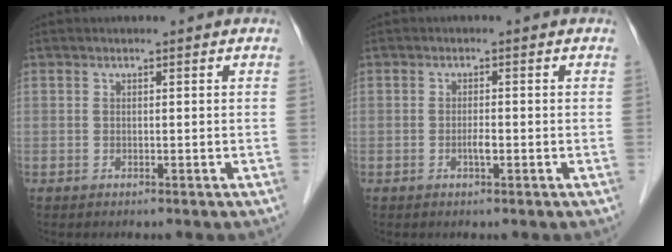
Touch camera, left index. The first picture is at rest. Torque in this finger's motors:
{"motor_torque": [0.34, 0.24, 0.02, 0.00]}